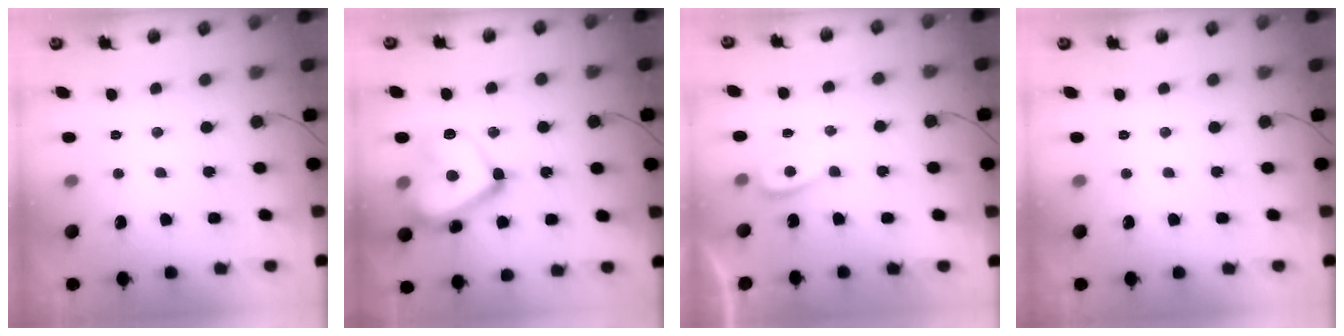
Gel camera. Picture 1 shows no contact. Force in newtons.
{"total": 20.7, "press": 20.7, "slide": 1.4}
{"total": 1.4, "press": 1.3, "slide": 0.5}
{"total": 0.0}